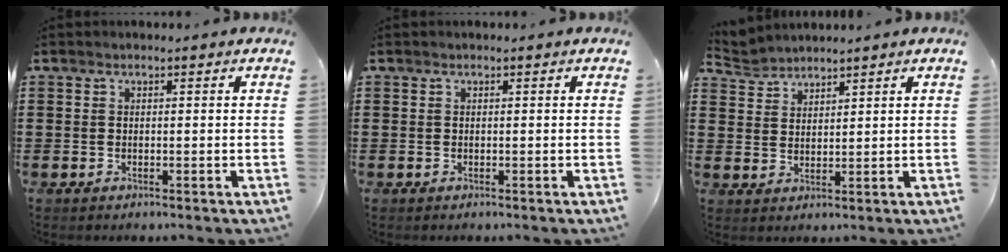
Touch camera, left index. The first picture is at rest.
{"total": 0.0}
{"total": 2.8, "force": [2.7, 0.7, -0.3], "torque": [-0.004, -0.005, 0.052]}